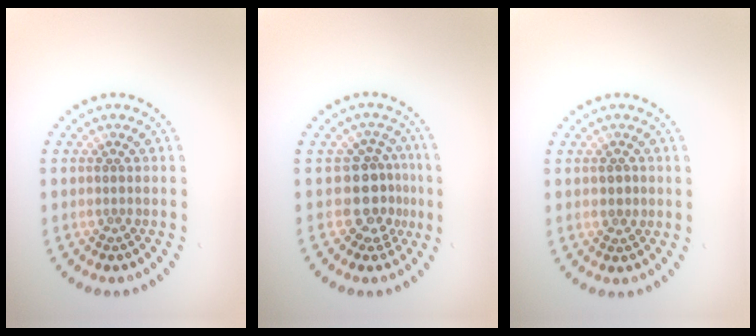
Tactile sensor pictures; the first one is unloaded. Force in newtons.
{"total": 3.5, "press": 2.7, "slide": 2.3}
{"total": 0.7, "press": 0.7, "slide": 0.3}